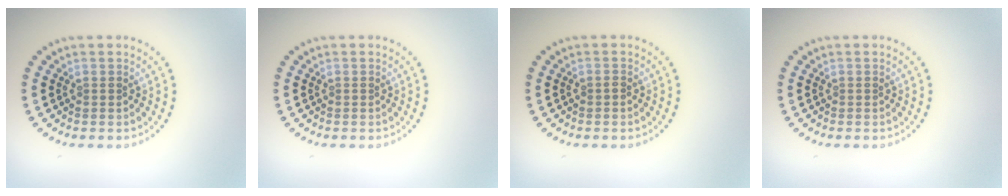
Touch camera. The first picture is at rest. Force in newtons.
{"total": 0.0}
{"total": 0.7, "press": 0.7, "slide": 0.1}
{"total": 0.0}